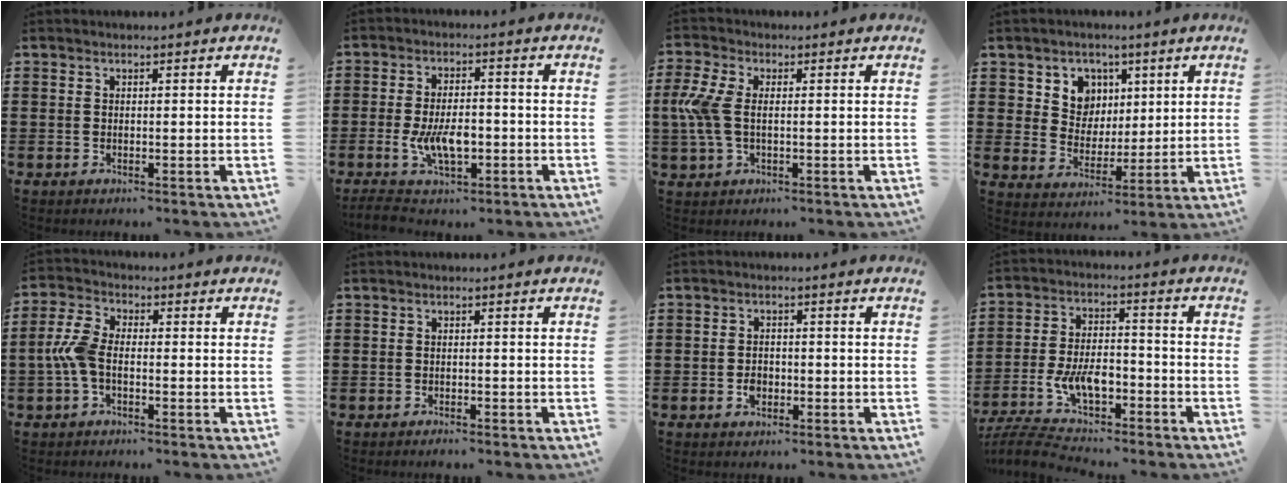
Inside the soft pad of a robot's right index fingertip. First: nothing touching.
{"total": 7.5, "force": [-2.1, 3.8, 6.2], "torque": [-0.129, 0.001, -0.041]}
{"total": 6.4, "force": [0.1, 3.3, 5.5], "torque": [-0.155, -0.008, -0.012]}
{"total": 6.5, "force": [2.9, 5.7, 1.2], "torque": [-0.044, 0.002, 0.051]}
{"total": 5.5, "force": [-1.3, 2.9, 4.5], "torque": [-0.122, -0.005, -0.035]}
{"total": 0.6, "force": [-0.6, 0.0, 0.1], "torque": [-0.004, -0.002, -0.012]}
{"total": 2.1, "force": [-0.8, 1.4, 1.3], "torque": [-0.026, 0.000, -0.016]}
{"total": 8.7, "force": [-4.8, 3.8, 6.2], "torque": [-0.140, -0.002, -0.091]}